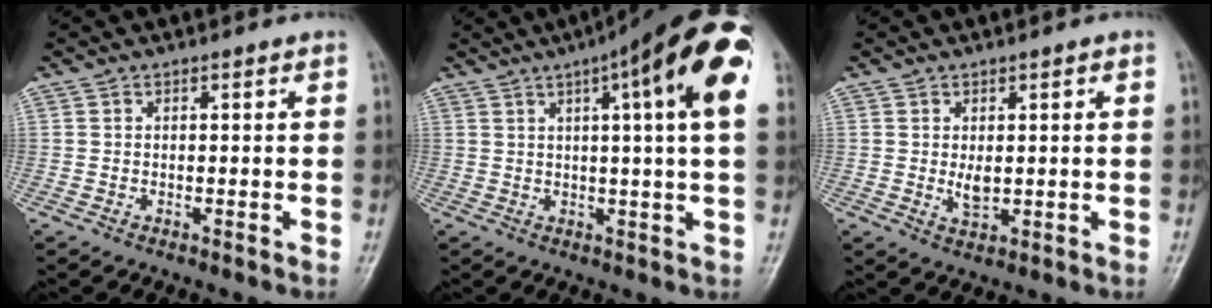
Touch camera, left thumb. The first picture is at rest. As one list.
[{"total": 16.3, "force": [6.4, 2.2, 14.9], "torque": [-0.206, 0.011, 0.080]}, {"total": 3.3, "force": [0.3, 1.8, 2.8], "torque": [-0.041, -0.007, 0.010]}]